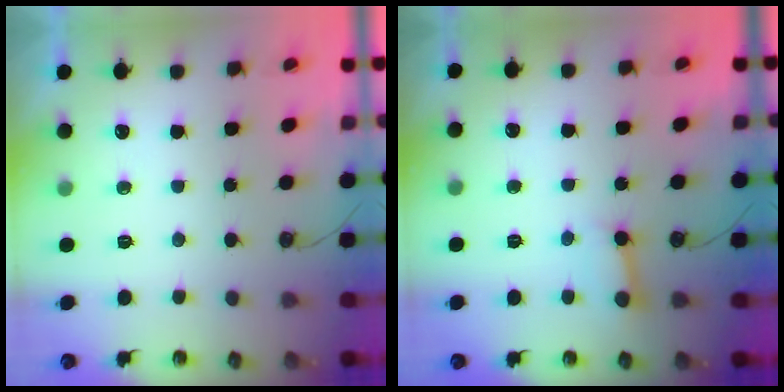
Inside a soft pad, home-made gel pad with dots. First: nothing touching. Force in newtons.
{"total": 3.1, "press": 3.1, "slide": 0.1}